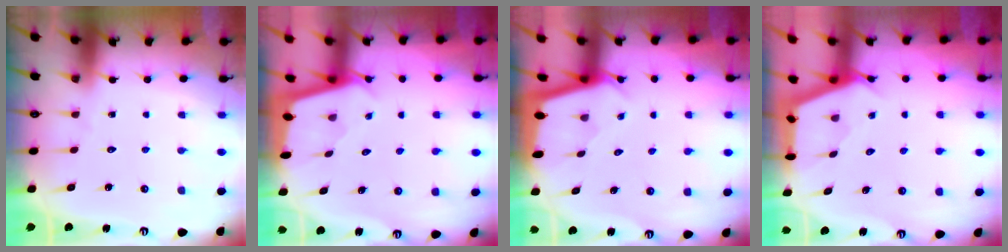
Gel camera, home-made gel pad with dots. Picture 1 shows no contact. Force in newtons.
{"total": 2.0, "press": 2.0, "slide": 0.2}
{"total": 2.0, "press": 2.0, "slide": 0.1}
{"total": 2.9, "press": 2.8, "slide": 0.4}